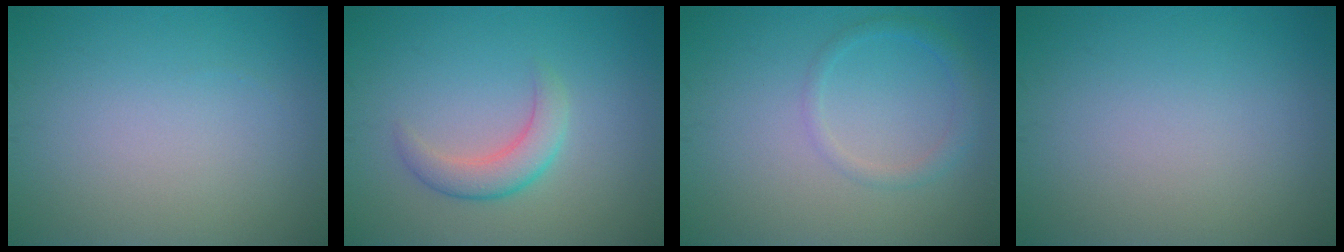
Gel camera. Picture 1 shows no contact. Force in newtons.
{"total": 2.9, "press": 2.9, "slide": 0.2}
{"total": 1.7, "press": 1.7, "slide": 0.1}
{"total": 0.0}